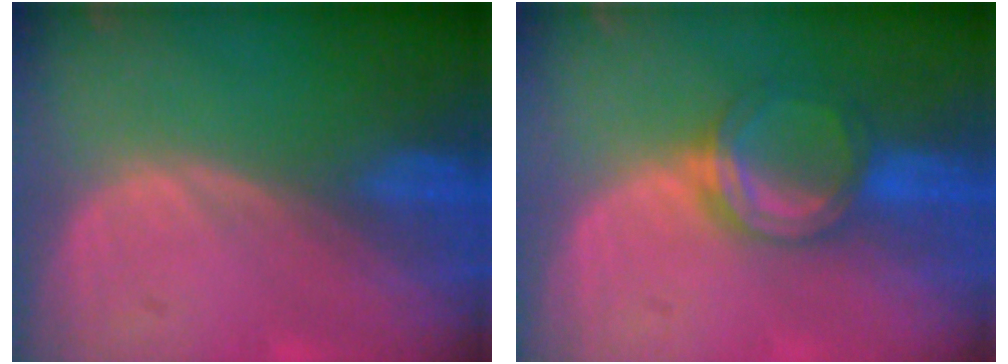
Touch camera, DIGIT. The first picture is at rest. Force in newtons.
{"total": 5.2, "press": 4.9, "slide": 1.5}